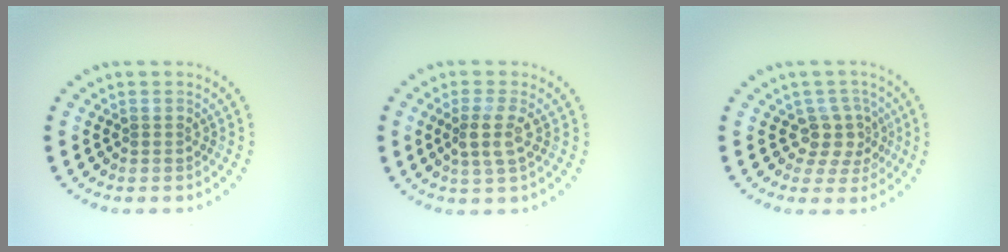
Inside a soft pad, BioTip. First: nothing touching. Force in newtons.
{"total": 2.5, "press": 2.1, "slide": 1.4}
{"total": 2.8, "press": 2.1, "slide": 1.8}